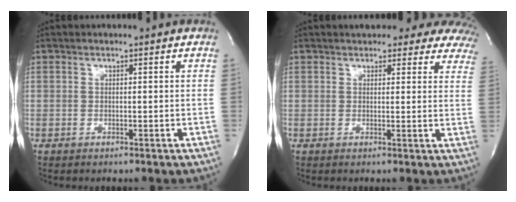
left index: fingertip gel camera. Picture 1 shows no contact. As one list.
[{"total": 16.9, "force": [15.2, 5.3, 5.1], "torque": [-0.049, -0.016, 0.156]}]